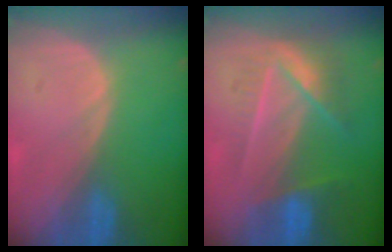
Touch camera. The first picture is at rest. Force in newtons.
{"total": 7.3, "press": 6.6, "slide": 3.0}